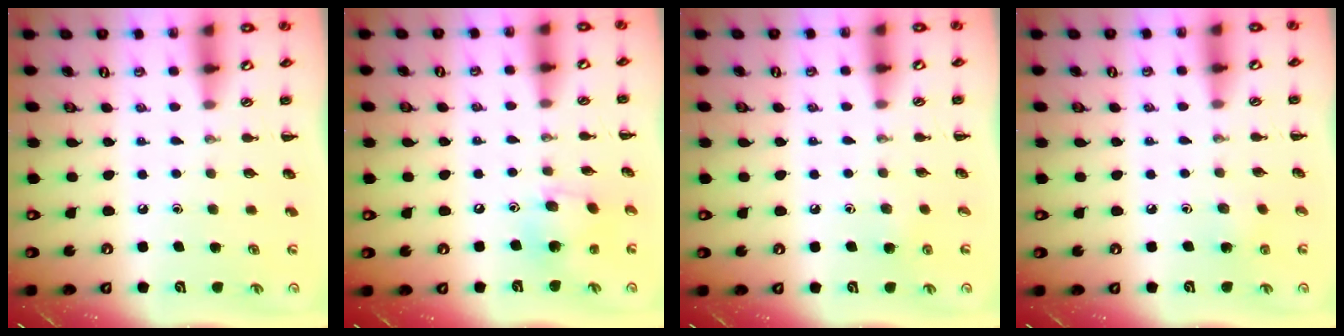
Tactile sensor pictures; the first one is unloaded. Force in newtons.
{"total": 9.3, "press": 9.0, "slide": 2.2}
{"total": 2.4, "press": 2.3, "slide": 0.9}
{"total": 3.7, "press": 3.5, "slide": 1.3}